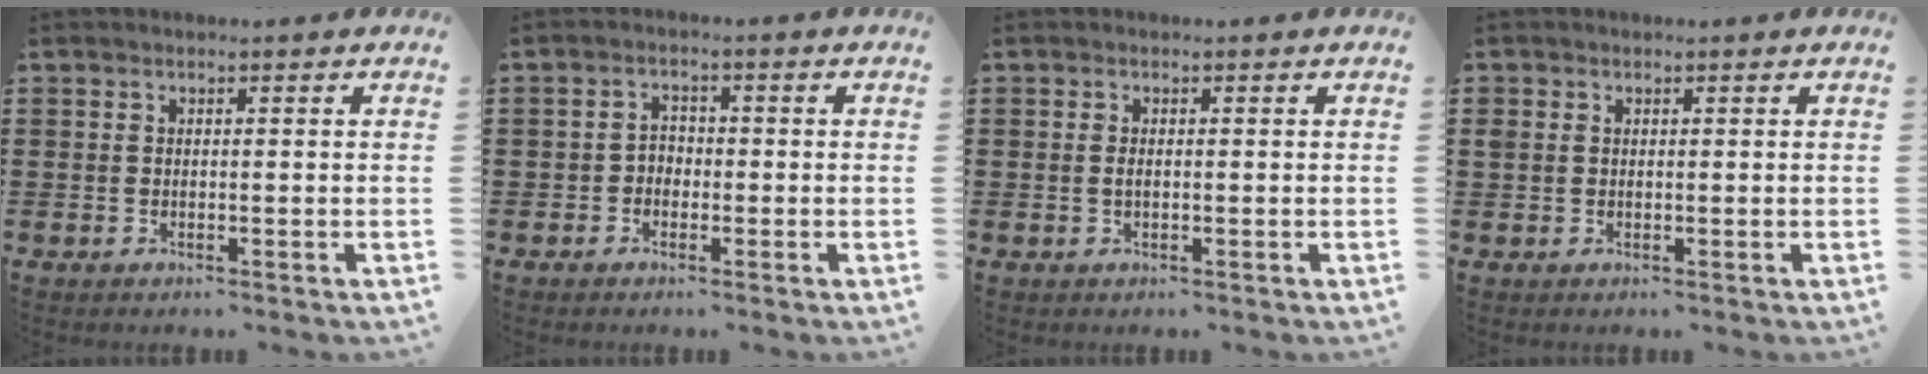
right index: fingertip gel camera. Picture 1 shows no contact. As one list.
[{"total": 1.8, "force": [-1.0, 1.3, 0.7], "torque": [-0.018, 0.005, -0.023]}, {"total": 0.9, "force": [0.0, 0.3, 0.9], "torque": [-0.019, 0.000, -0.001]}, {"total": 1.1, "force": [0.3, 1.0, 0.4], "torque": [-0.010, 0.007, 0.006]}]